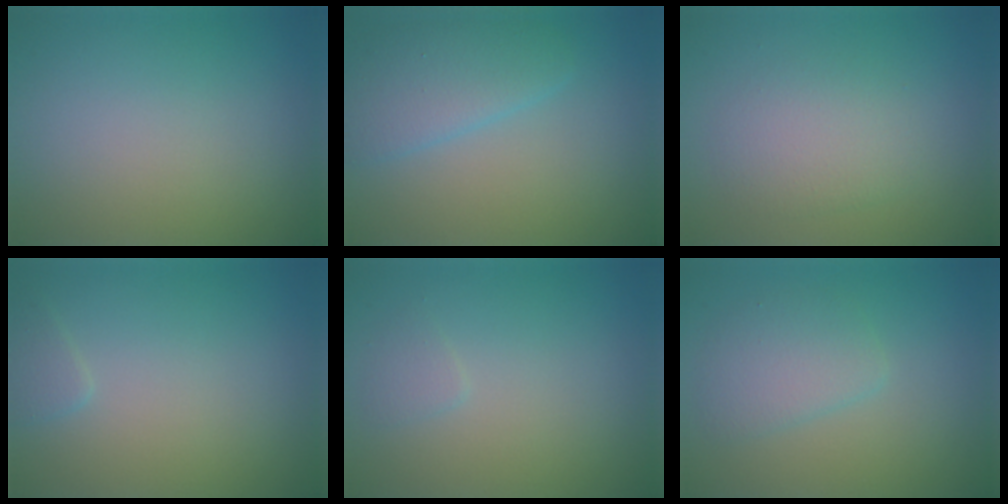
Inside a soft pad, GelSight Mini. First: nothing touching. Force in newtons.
{"total": 3.8, "press": 3.8, "slide": 0.2}
{"total": 2.9, "press": 2.9, "slide": 0.1}
{"total": 1.1, "press": 1.1, "slide": 0.1}
{"total": 0.9, "press": 0.9, "slide": 0.1}
{"total": 2.9, "press": 2.9, "slide": 0.1}